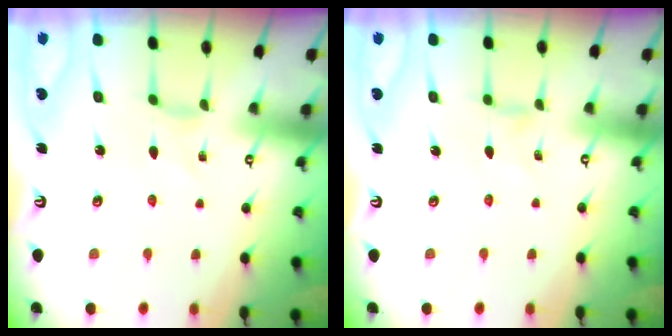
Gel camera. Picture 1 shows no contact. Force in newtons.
{"total": 0.8, "press": 0.8, "slide": 0.2}